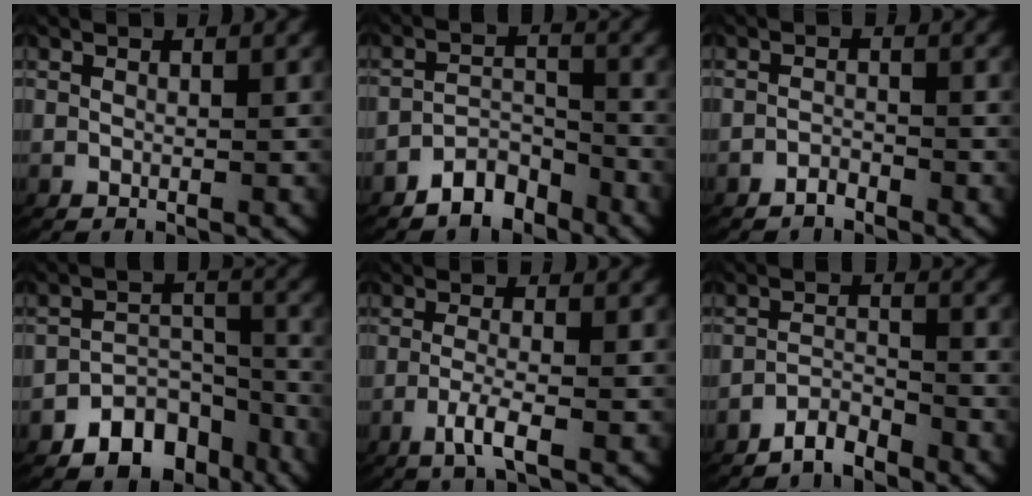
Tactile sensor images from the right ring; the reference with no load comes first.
{"total": 4.2, "force": [-3.5, 1.8, 1.2], "torque": [-0.010, -0.003, -0.065]}
{"total": 1.7, "force": [-1.6, 0.5, 0.2], "torque": [-0.003, -0.007, -0.029]}
{"total": 6.6, "force": [-4.6, 3.9, 2.6], "torque": [-0.033, -0.011, -0.075]}
{"total": 2.9, "force": [-1.4, 0.5, 2.5], "torque": [-0.067, -0.016, -0.021]}
{"total": 3.1, "force": [-2.9, 0.8, 0.6], "torque": [-0.008, -0.002, -0.057]}